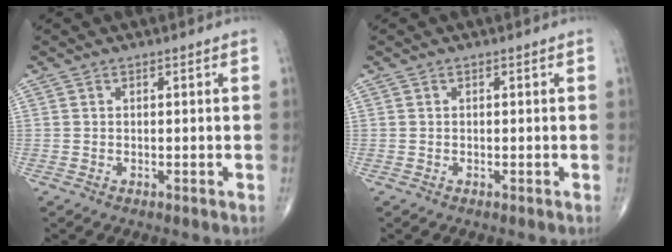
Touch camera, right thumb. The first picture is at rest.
{"total": 0.0}